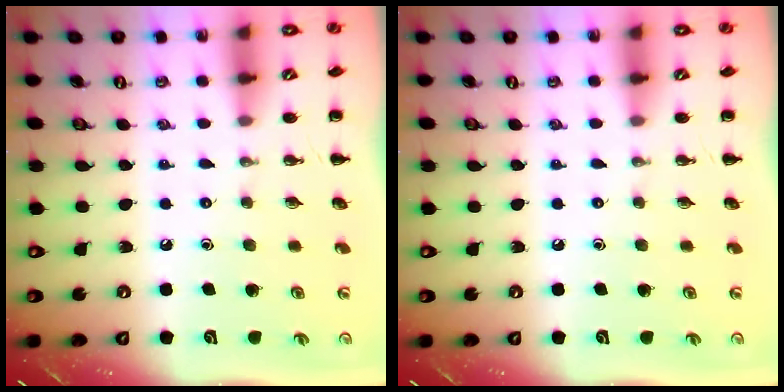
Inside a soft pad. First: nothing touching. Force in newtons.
{"total": 0.0}